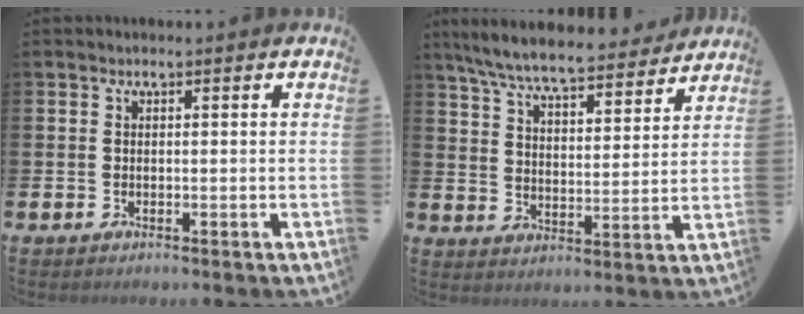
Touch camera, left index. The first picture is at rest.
{"total": 7.9, "force": [7.4, 0.9, 2.6], "torque": [-0.085, -0.044, 0.129]}